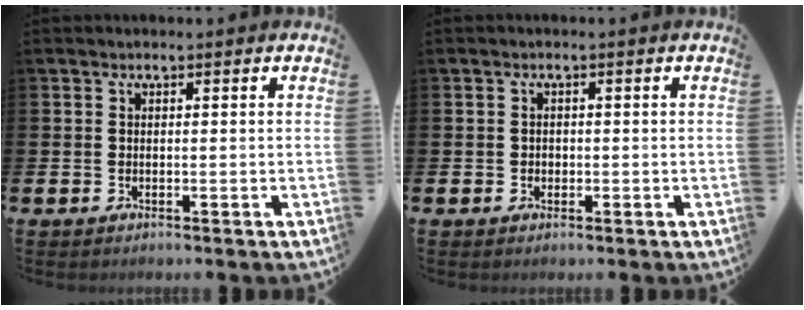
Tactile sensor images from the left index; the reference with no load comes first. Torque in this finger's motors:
{"motor_torque": [-0.06, 0.02, -0.02, -0.01]}